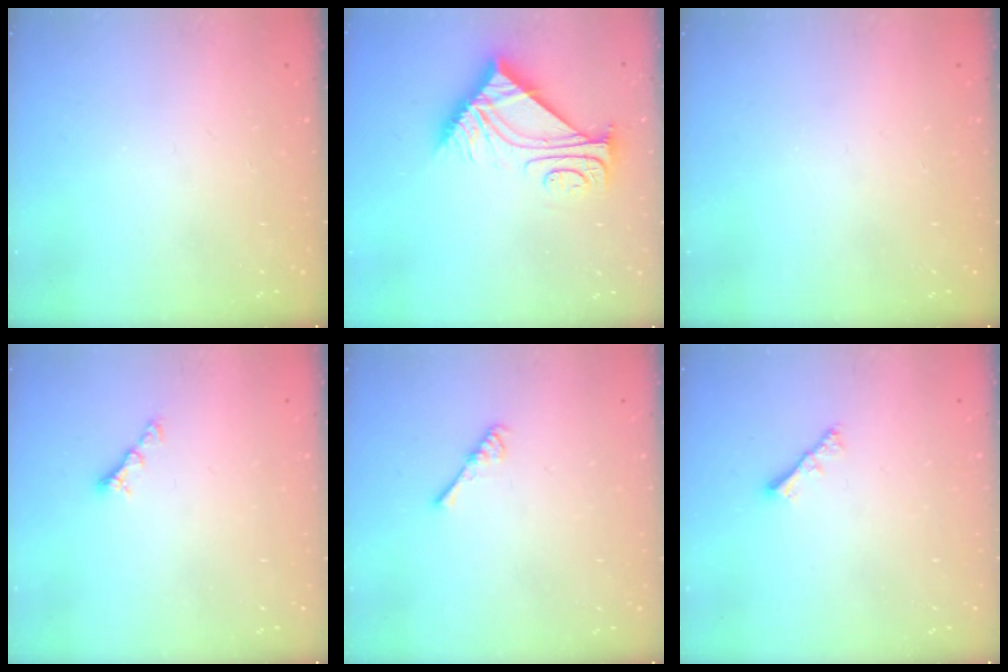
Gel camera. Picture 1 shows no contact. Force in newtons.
{"total": 10.2, "press": 10.2, "slide": 0.4}
{"total": 0.0}
{"total": 4.0, "press": 3.9, "slide": 0.6}
{"total": 2.6, "press": 2.6, "slide": 0.5}
{"total": 2.4, "press": 2.4, "slide": 0.6}